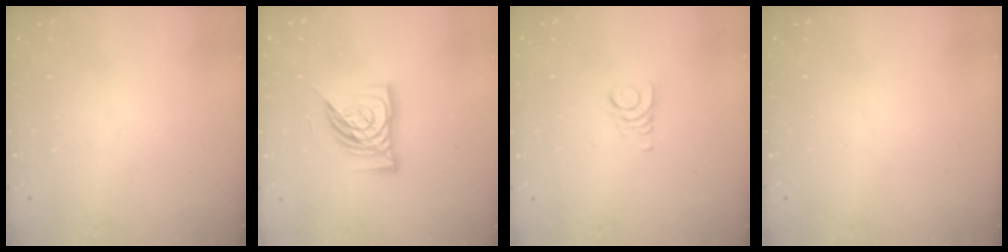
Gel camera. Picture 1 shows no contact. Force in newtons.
{"total": 11.6, "press": 11.5, "slide": 1.5}
{"total": 2.7, "press": 2.7, "slide": 0.3}
{"total": 0.0}